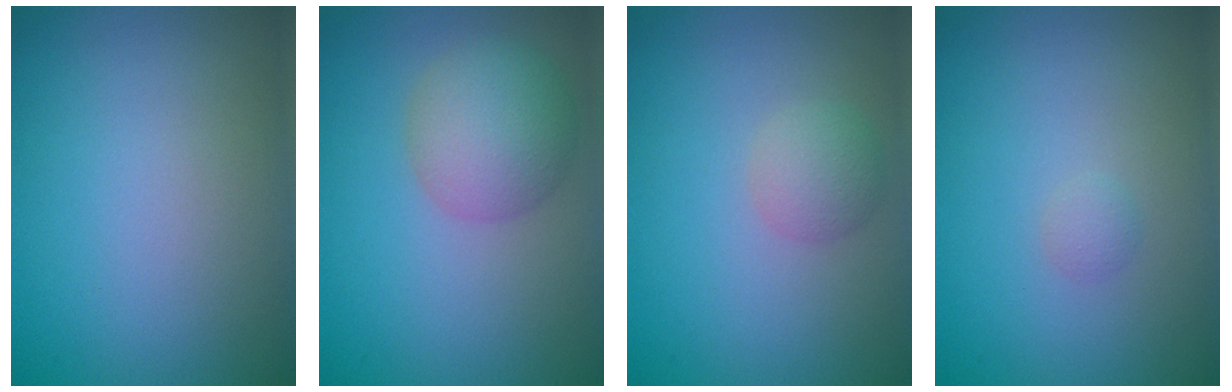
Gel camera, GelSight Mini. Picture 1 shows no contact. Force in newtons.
{"total": 4.8, "press": 4.8, "slide": 0.2}
{"total": 2.1, "press": 2.1, "slide": 0.2}
{"total": 0.7, "press": 0.7, "slide": 0.1}